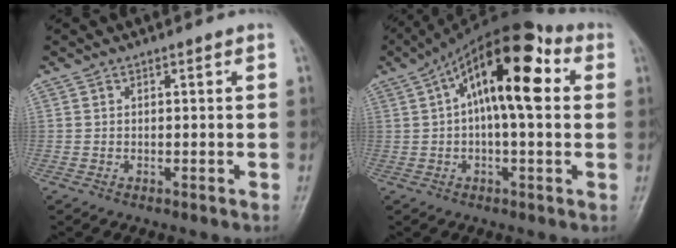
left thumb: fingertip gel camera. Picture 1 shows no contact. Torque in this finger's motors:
{"motor_torque": [0.40, 2.28, 2.36, -0.41, 0.24]}